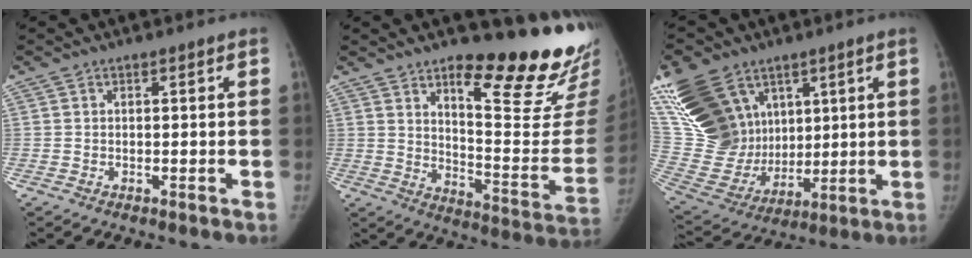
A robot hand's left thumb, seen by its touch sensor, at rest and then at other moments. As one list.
[{"total": 23.8, "force": [17.2, 5.9, 15.5], "torque": [-0.169, -0.144, 0.239]}, {"total": 25.4, "force": [13.1, 17.5, 13.0], "torque": [-0.276, -0.005, 0.270]}]